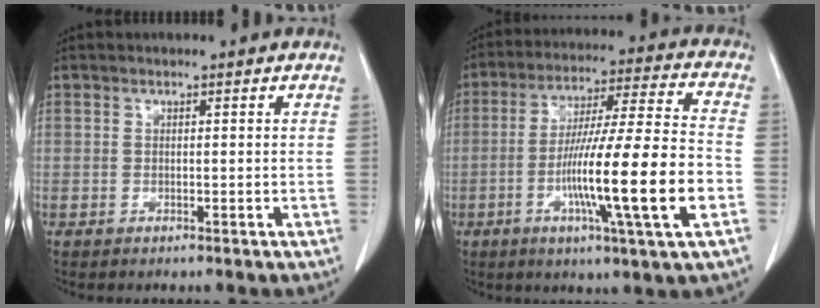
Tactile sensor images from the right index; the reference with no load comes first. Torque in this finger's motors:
{"motor_torque": [2.14, 0.00, 1.05, 0.21]}